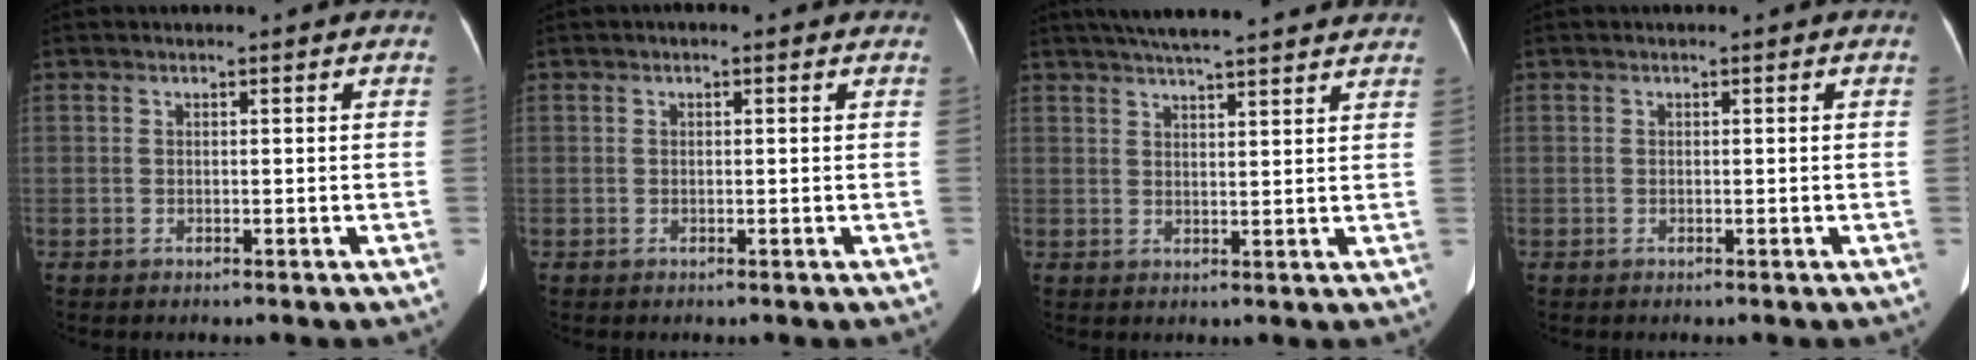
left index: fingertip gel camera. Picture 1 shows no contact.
{"total": 0.9, "force": [0.5, 0.4, 0.6], "torque": [-0.013, 0.011, 0.000]}
{"total": 16.2, "force": [14.3, 1.7, 7.4], "torque": [-0.113, 0.040, 0.188]}
{"total": 0.0}